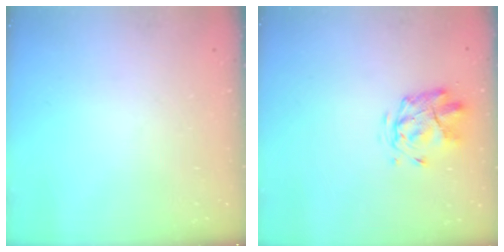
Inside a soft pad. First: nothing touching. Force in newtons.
{"total": 2.8, "press": 2.5, "slide": 1.2}